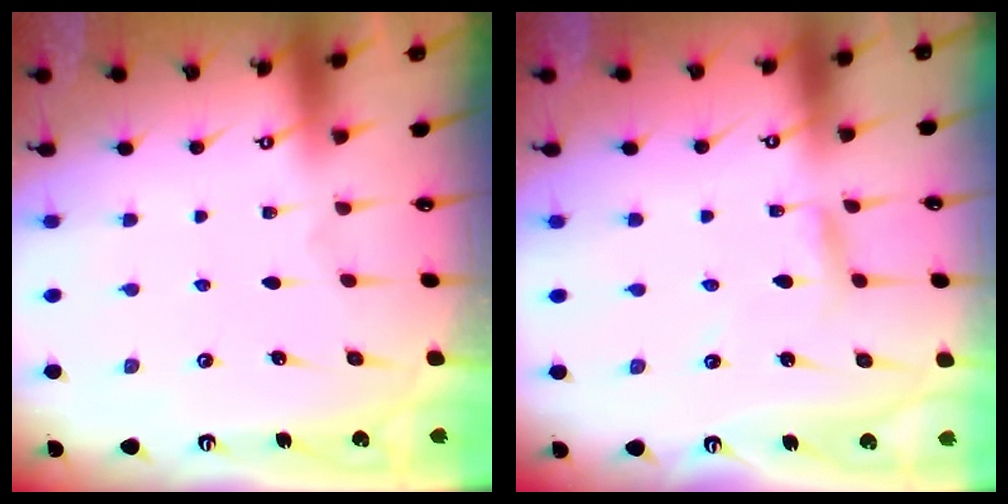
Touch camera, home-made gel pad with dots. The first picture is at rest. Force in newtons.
{"total": 2.8, "press": 2.8, "slide": 0.1}